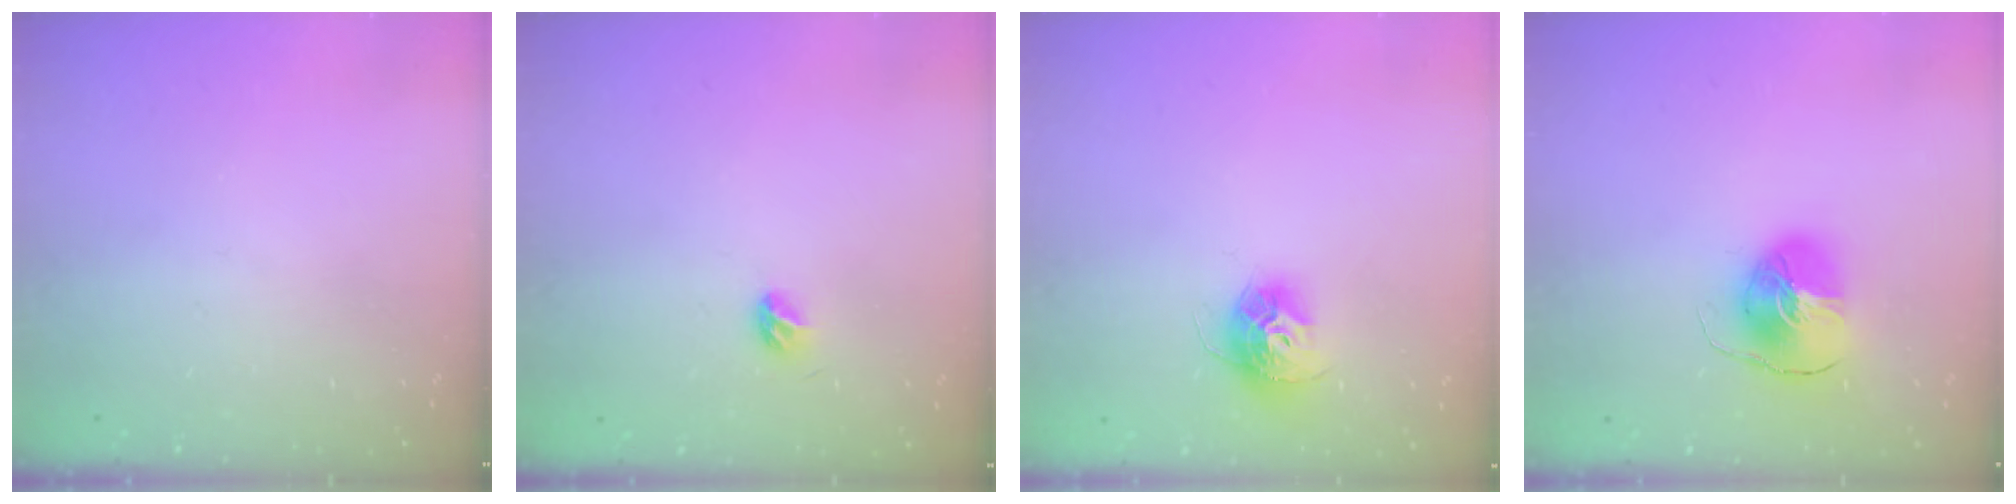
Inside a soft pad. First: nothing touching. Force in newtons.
{"total": 4.0, "press": 3.9, "slide": 1.0}
{"total": 11.2, "press": 11.2, "slide": 0.8}
{"total": 8.7, "press": 8.7, "slide": 1.1}